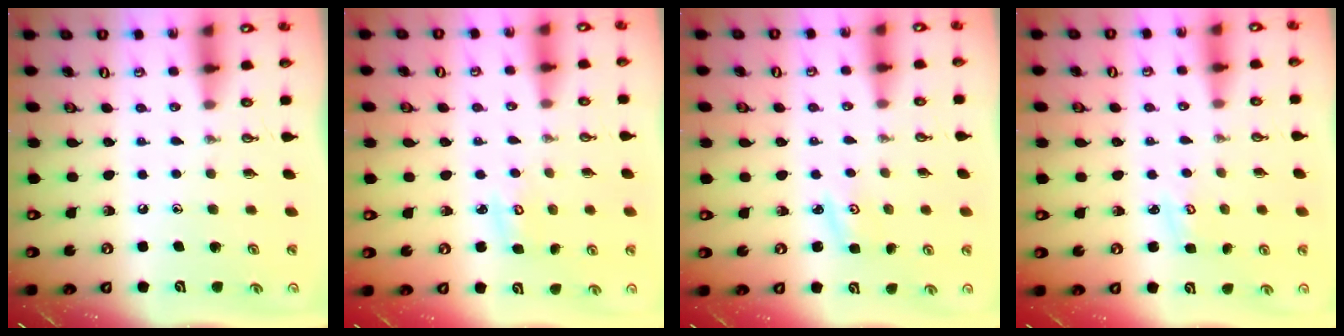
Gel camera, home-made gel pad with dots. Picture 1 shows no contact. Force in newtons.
{"total": 3.5, "press": 3.5, "slide": 0.3}
{"total": 3.0, "press": 3.0, "slide": 0.4}
{"total": 3.0, "press": 3.0, "slide": 0.3}